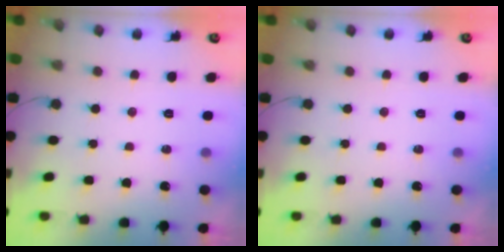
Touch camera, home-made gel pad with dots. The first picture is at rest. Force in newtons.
{"total": 0.0}